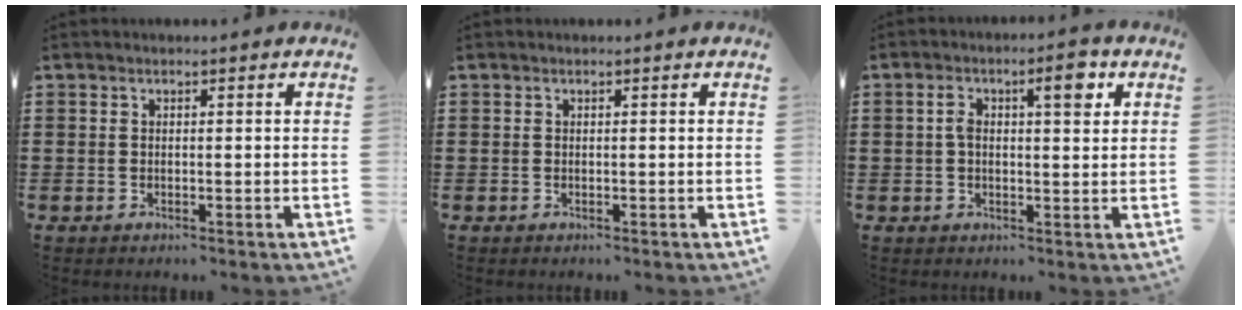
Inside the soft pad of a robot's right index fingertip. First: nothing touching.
{"total": 0.0}
{"total": 5.5, "force": [1.8, 1.9, 4.8], "torque": [-0.083, 0.006, 0.025]}